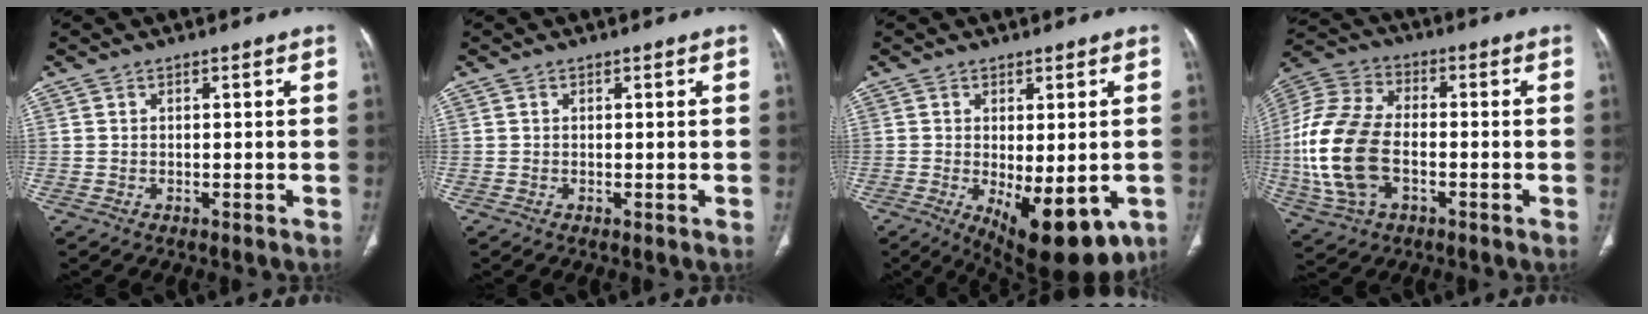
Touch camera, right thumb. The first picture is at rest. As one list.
[{"total": 0.0}, {"total": 14.1, "force": [-4.9, 6.0, 11.8], "torque": [-0.150, -0.016, -0.051]}, {"total": 18.2, "force": [-3.0, 11.2, 14.1], "torque": [-0.311, 0.015, -0.053]}]